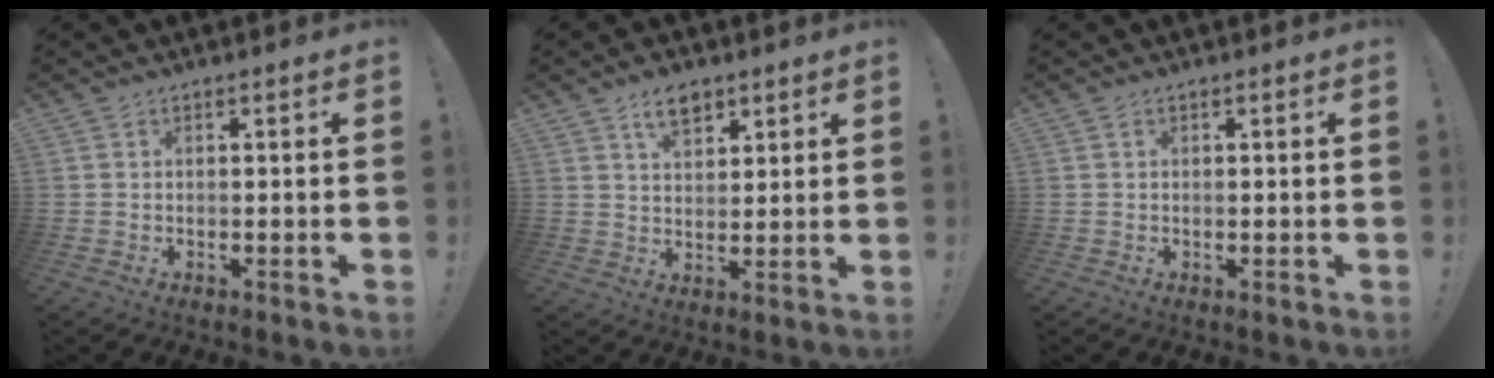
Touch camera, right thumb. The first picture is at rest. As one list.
[{"total": 7.2, "force": [4.4, 4.3, 3.8], "torque": [-0.058, -0.011, 0.079]}, {"total": 0.0}]